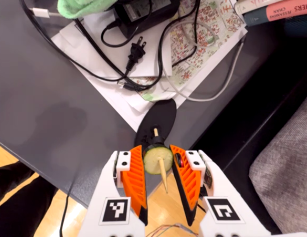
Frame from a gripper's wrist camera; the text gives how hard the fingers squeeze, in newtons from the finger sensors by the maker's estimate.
{"total": 10.5, "left": 10.0, "right": 11.0}